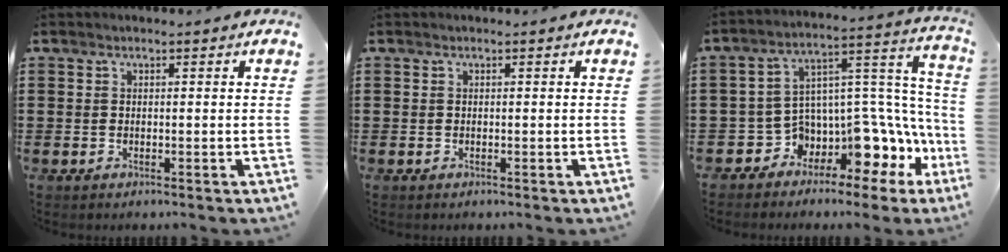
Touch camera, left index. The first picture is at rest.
{"total": 0.0}
{"total": 7.1, "force": [-4.4, 4.0, 3.9], "torque": [-0.075, -0.035, -0.081]}